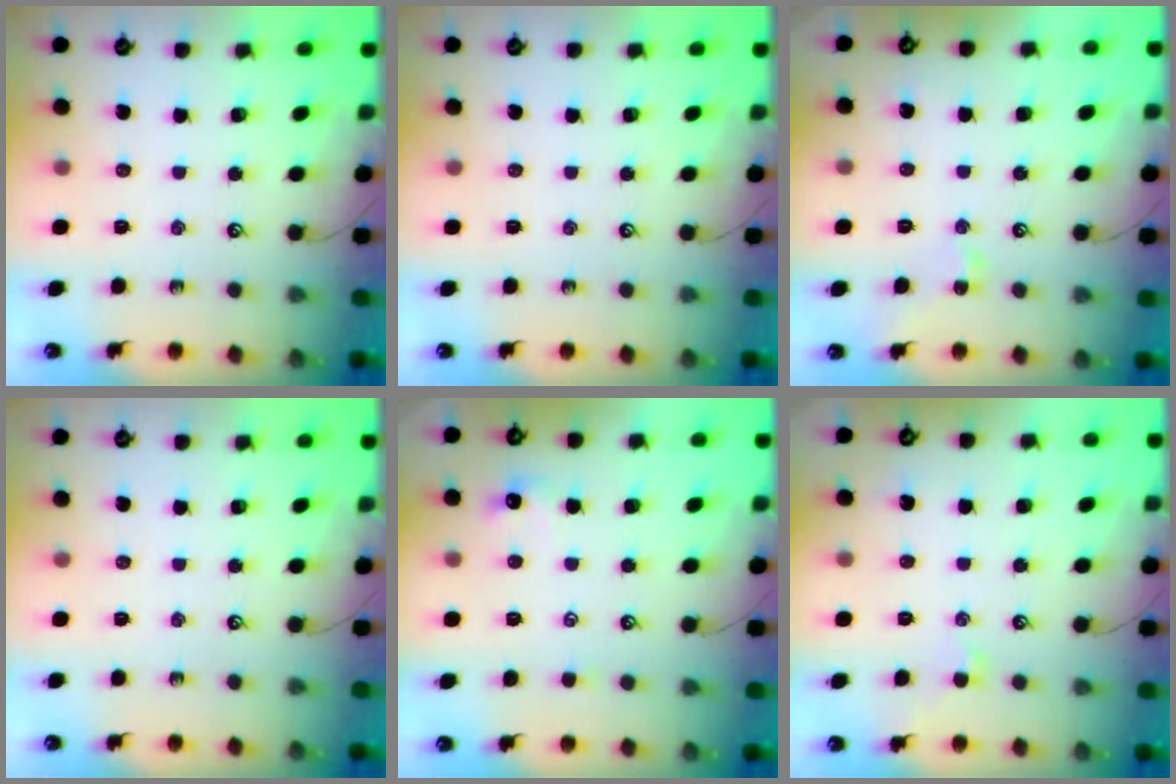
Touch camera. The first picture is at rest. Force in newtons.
{"total": 0.0}
{"total": 1.3, "press": 1.3, "slide": 0.1}
{"total": 0.0}
{"total": 0.6, "press": 0.2, "slide": 0.6}
{"total": 1.1, "press": 1.1, "slide": 0.4}